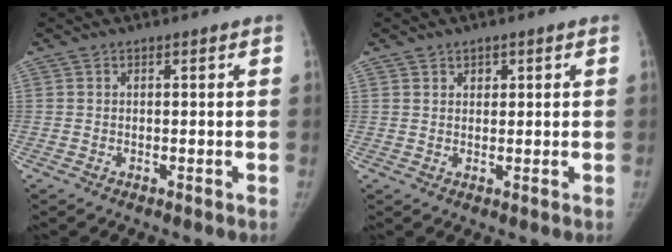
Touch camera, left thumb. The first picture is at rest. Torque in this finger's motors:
{"motor_torque": [-0.32, 0.07, -0.18, 0.11, -0.06]}